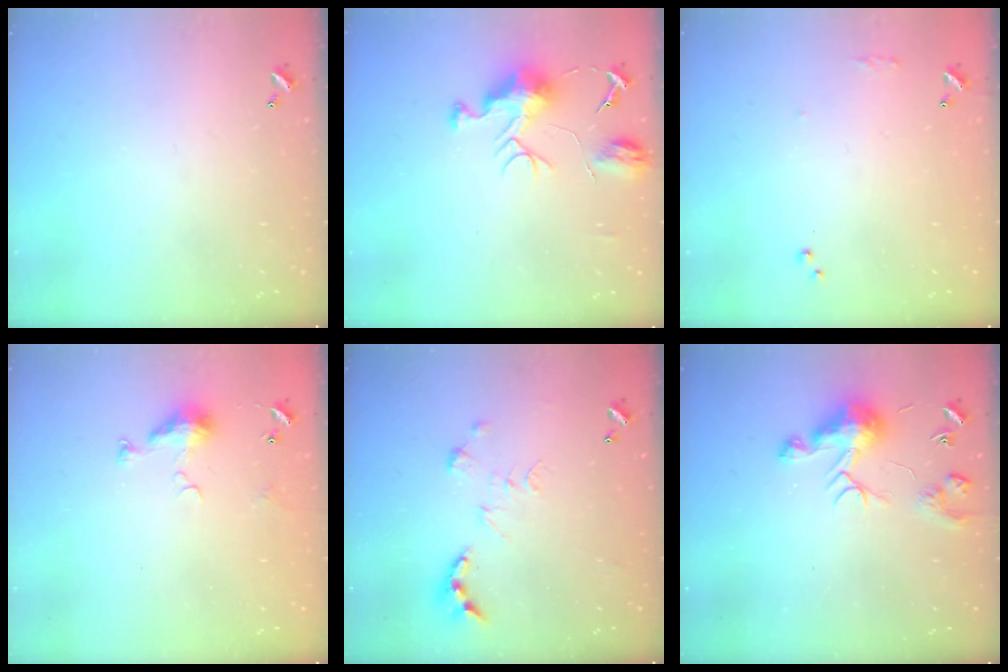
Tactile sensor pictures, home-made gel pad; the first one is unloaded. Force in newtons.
{"total": 8.9, "press": 8.9, "slide": 0.8}
{"total": 6.5, "press": 6.5, "slide": 0.9}
{"total": 4.9, "press": 4.9, "slide": 0.7}
{"total": 0.0}
{"total": 9.3, "press": 9.3, "slide": 0.5}